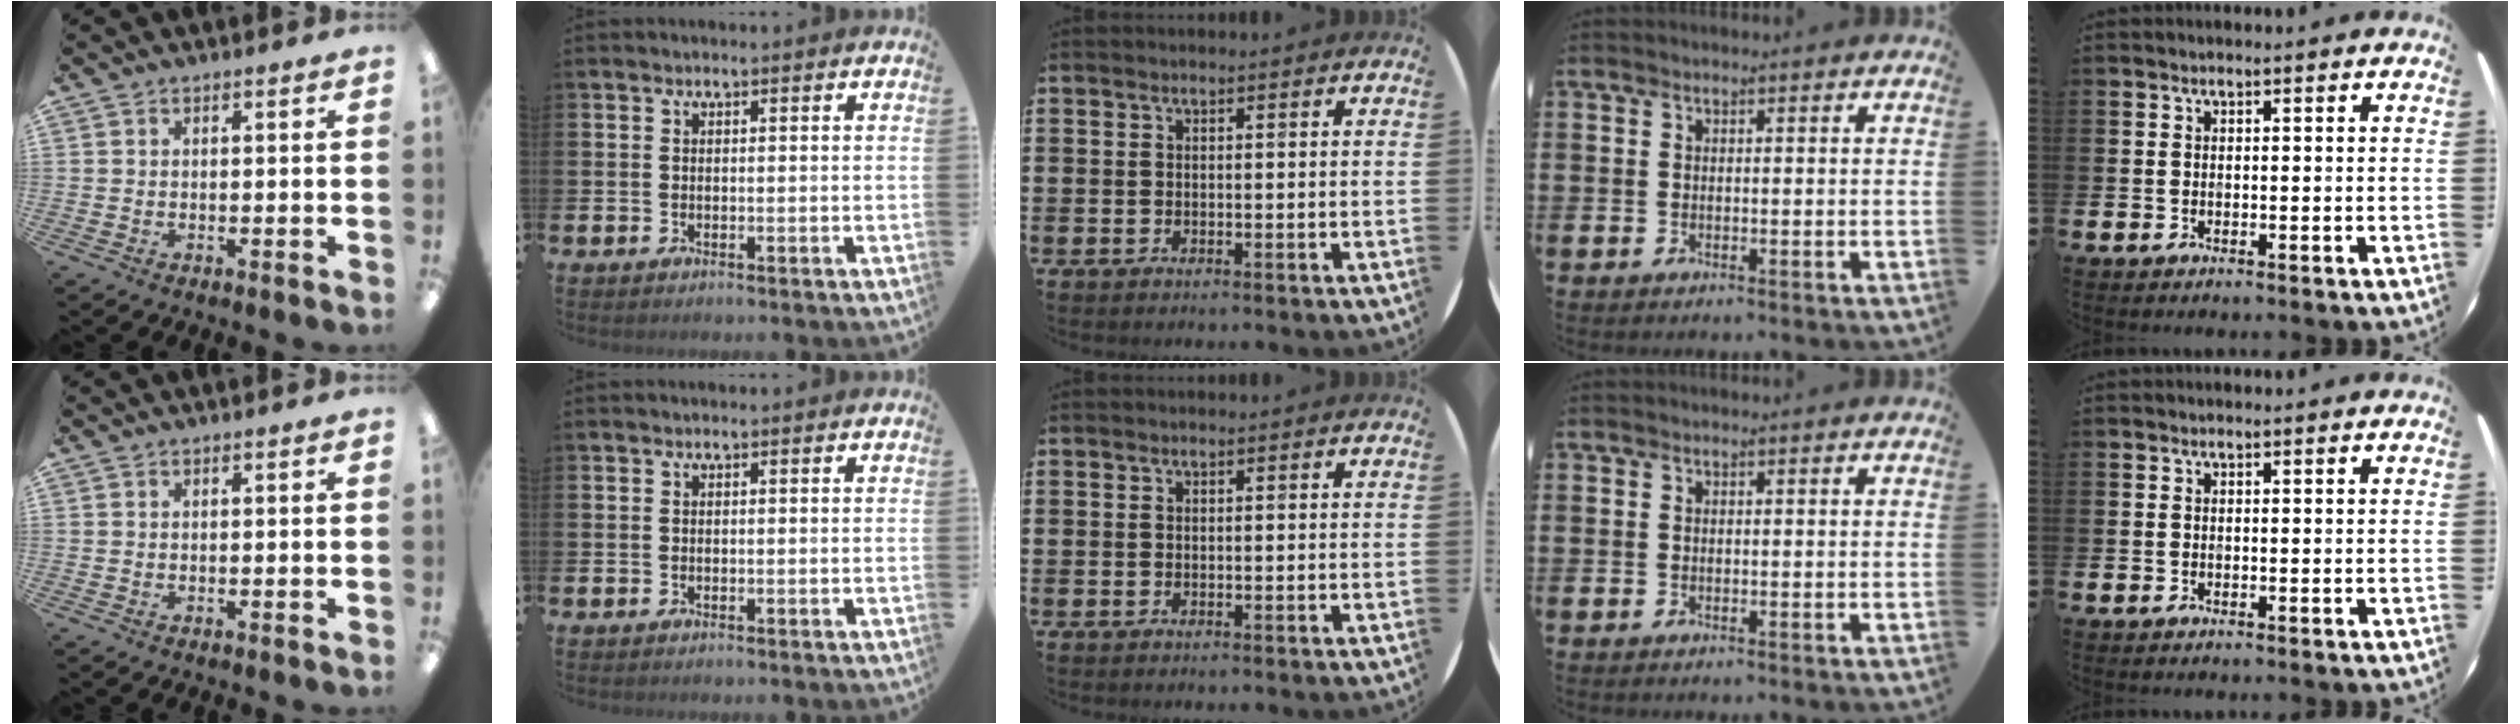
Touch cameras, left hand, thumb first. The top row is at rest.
{}